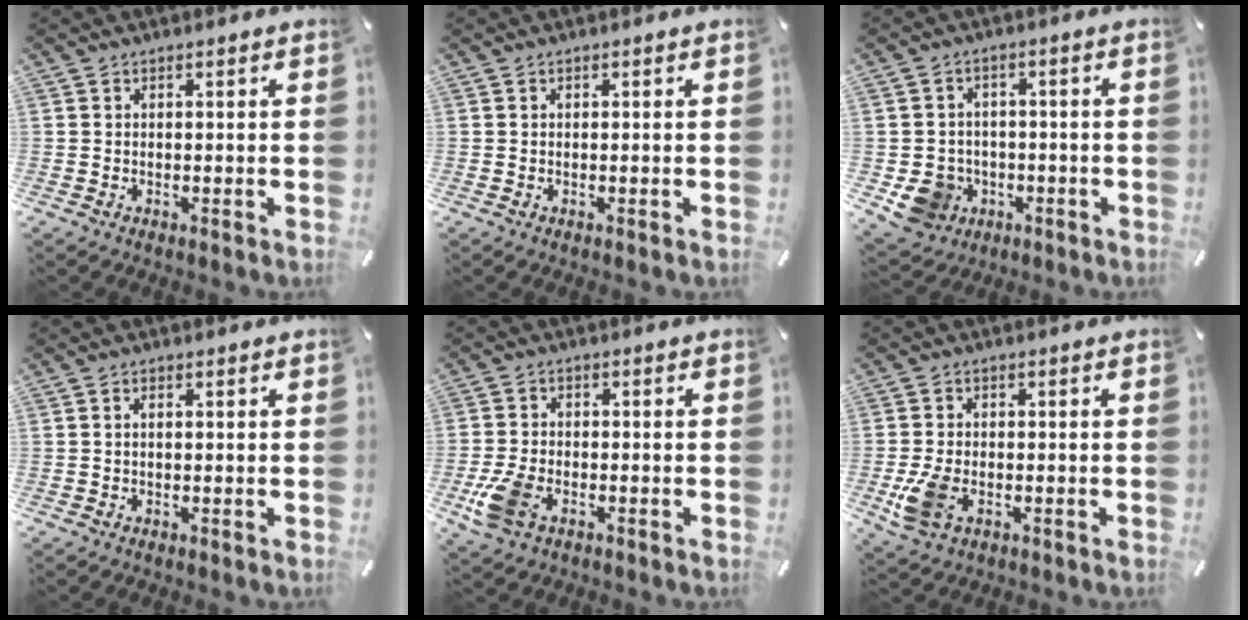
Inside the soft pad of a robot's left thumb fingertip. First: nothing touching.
{"total": 0.0}
{"total": 8.4, "force": [-2.5, 7.7, 2.3], "torque": [-0.059, 0.014, -0.045]}
{"total": 1.1, "force": [0.1, 0.6, 0.9], "torque": [-0.018, 0.004, 0.000]}
{"total": 7.6, "force": [-3.3, 4.8, 4.9], "torque": [-0.121, 0.005, -0.062]}
{"total": 6.8, "force": [-2.3, 4.4, 4.6], "torque": [-0.119, 0.000, -0.046]}